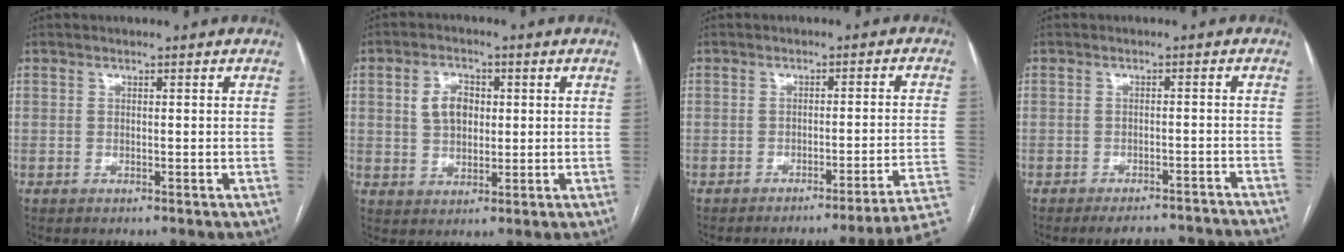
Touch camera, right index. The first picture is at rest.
{"total": 5.5, "force": [1.2, 3.7, 3.8], "torque": [-0.075, 0.011, 0.027]}
{"total": 11.9, "force": [-9.8, -3.0, 6.0], "torque": [-0.026, -0.001, -0.110]}
{"total": 11.5, "force": [-11.2, 0.4, 2.5], "torque": [-0.016, 0.002, -0.124]}